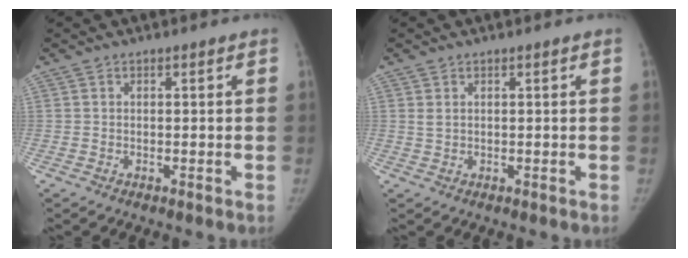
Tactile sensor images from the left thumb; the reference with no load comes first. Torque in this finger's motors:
{"motor_torque": [-0.26, -0.46, 0.30, 0.32, 0.00]}